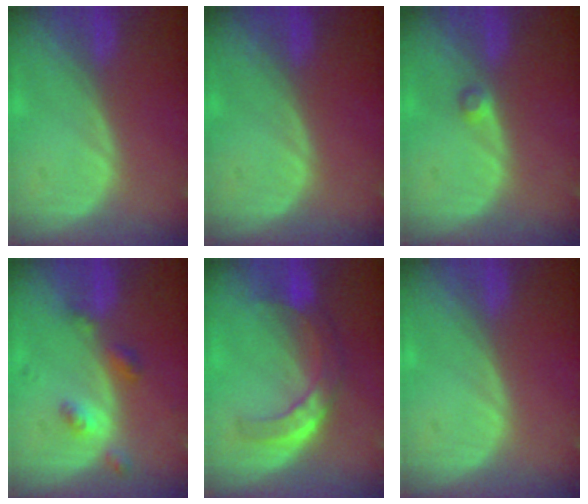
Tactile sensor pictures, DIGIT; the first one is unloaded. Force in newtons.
{"total": 0.0}
{"total": 1.5, "press": 1.2, "slide": 0.8}
{"total": 4.4, "press": 3.9, "slide": 2.0}
{"total": 7.6, "press": 6.5, "slide": 4.0}
{"total": 0.0}